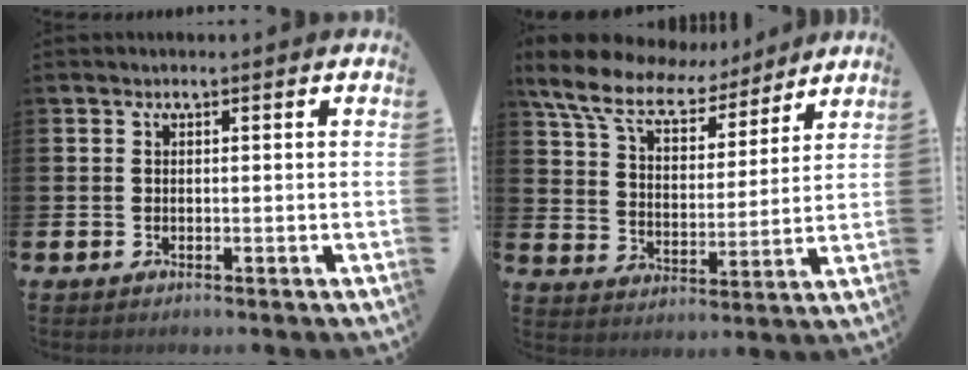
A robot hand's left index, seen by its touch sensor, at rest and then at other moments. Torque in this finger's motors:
{"motor_torque": [2.14, 0.00, 0.60, 0.21]}